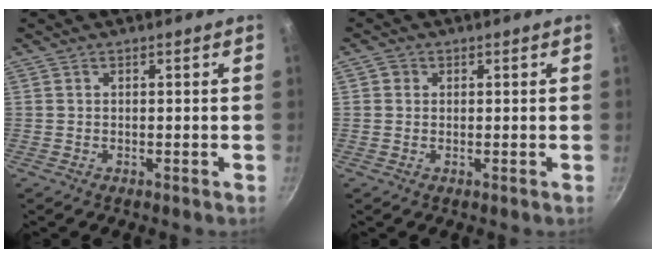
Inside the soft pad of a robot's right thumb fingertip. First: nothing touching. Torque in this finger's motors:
{"motor_torque": [-0.35, -0.37, -0.14, 0.31, 0.01]}